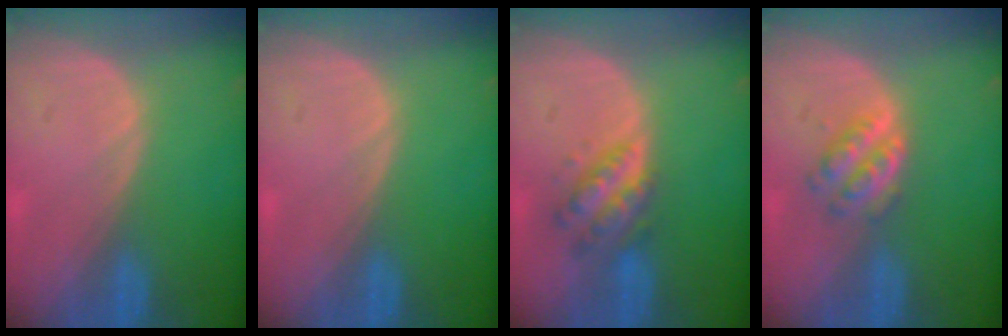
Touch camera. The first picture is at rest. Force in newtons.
{"total": 0.0}
{"total": 5.3, "press": 5.3, "slide": 0.2}
{"total": 4.3, "press": 4.1, "slide": 1.2}